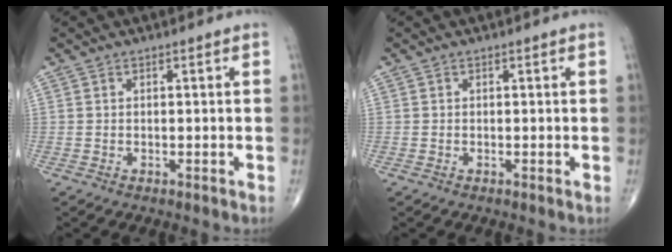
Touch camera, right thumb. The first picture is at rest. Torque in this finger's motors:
{"motor_torque": [-0.23, 0.32, -0.17, 0.03, 0.01]}